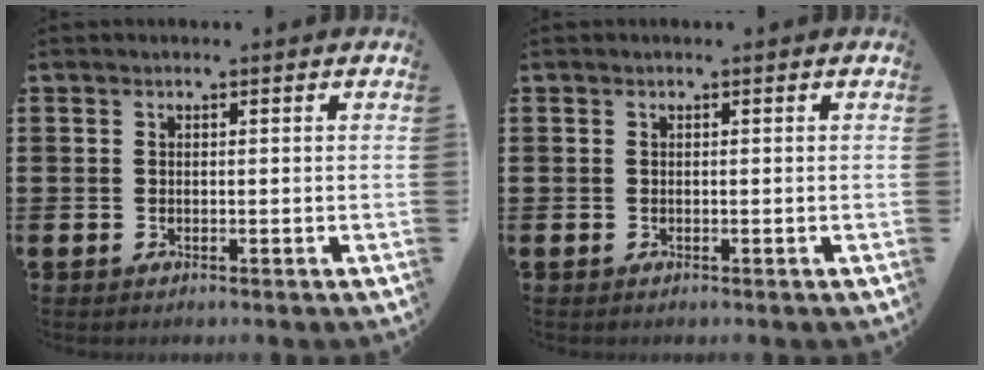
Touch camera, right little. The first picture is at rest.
{"total": 0.0}